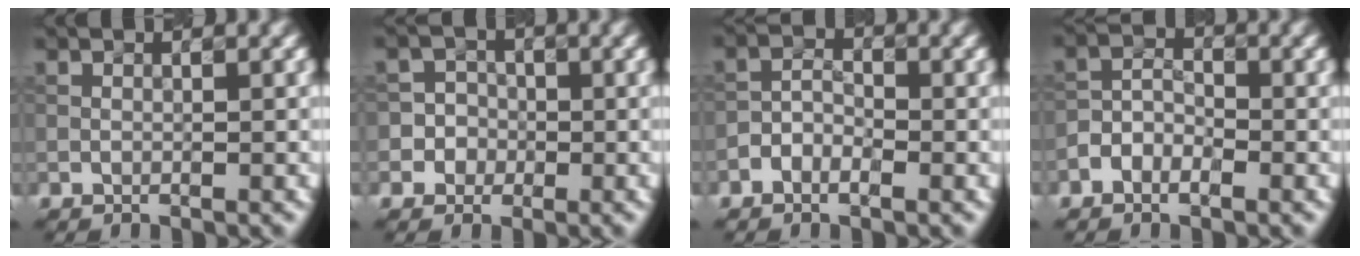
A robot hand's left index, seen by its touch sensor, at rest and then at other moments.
{"total": 4.0, "force": [-1.2, 3.8, 0.3], "torque": [0.020, 0.018, -0.041]}
{"total": 1.9, "force": [-1.0, 1.1, 1.2], "torque": [-0.025, 0.009, -0.025]}
{"total": 2.3, "force": [-1.3, 1.4, 1.4], "torque": [-0.027, 0.011, -0.030]}